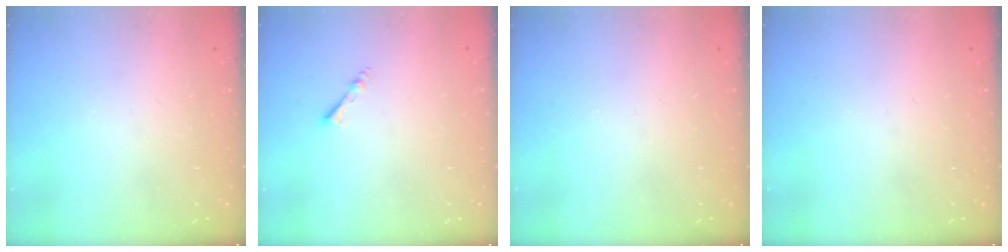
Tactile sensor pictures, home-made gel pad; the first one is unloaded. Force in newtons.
{"total": 2.2, "press": 2.1, "slide": 0.4}
{"total": 0.0}
{"total": 0.0}